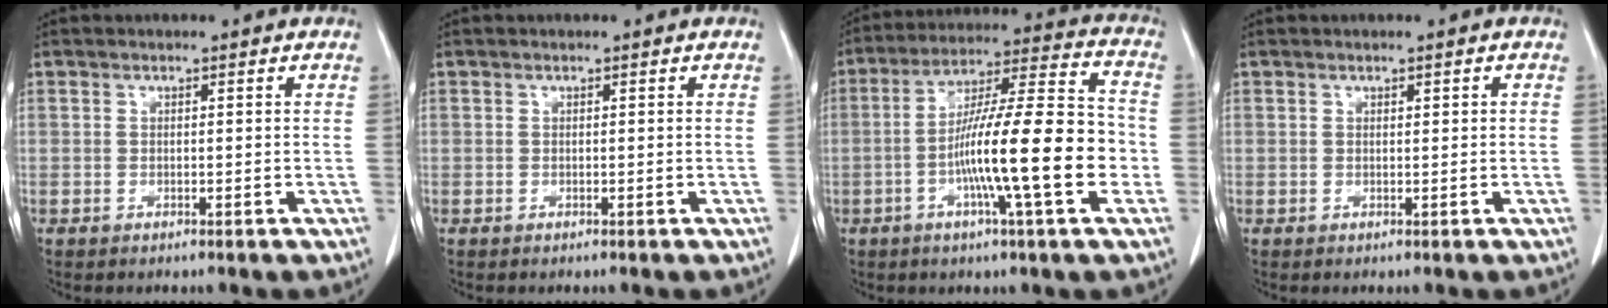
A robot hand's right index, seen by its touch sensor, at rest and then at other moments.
{"total": 0.0}
{"total": 17.4, "force": [-4.1, 0.9, 16.8], "torque": [-0.277, 0.008, -0.073]}
{"total": 0.6, "force": [0.2, 0.1, 0.6], "torque": [-0.012, 0.003, 0.004]}